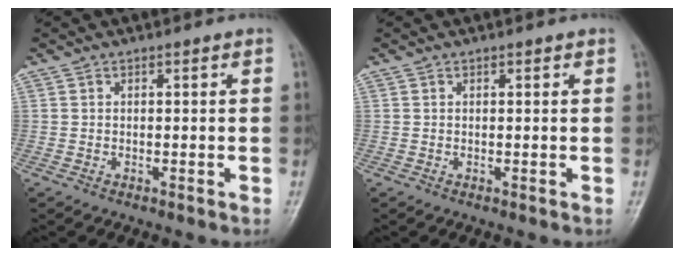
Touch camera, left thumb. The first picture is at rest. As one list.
[{"total": 0.5, "force": [0.3, 0.2, 0.3], "torque": [-0.005, -0.001, 0.003]}]